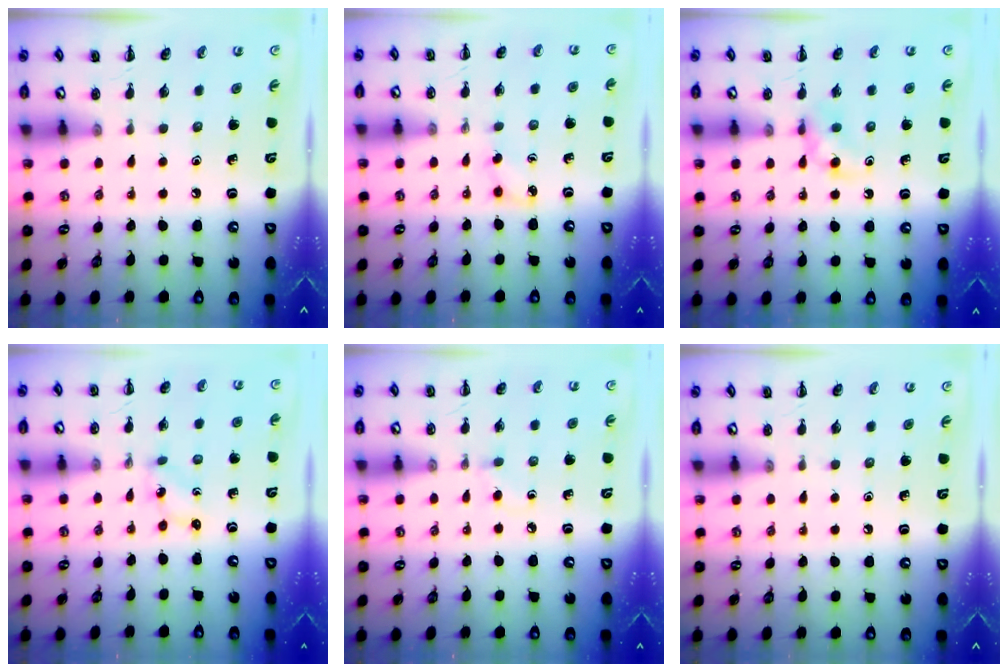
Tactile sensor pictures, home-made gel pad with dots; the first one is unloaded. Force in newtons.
{"total": 3.2, "press": 3.0, "slide": 1.0}
{"total": 5.4, "press": 5.0, "slide": 2.0}
{"total": 0.6, "press": 0.5, "slide": 0.3}
{"total": 2.7, "press": 2.5, "slide": 0.9}
{"total": 0.0}